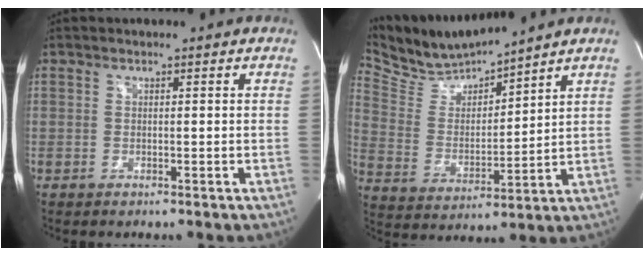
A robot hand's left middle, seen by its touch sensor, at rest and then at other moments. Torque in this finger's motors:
{"motor_torque": [-0.36, -0.48, -0.20, -0.04]}